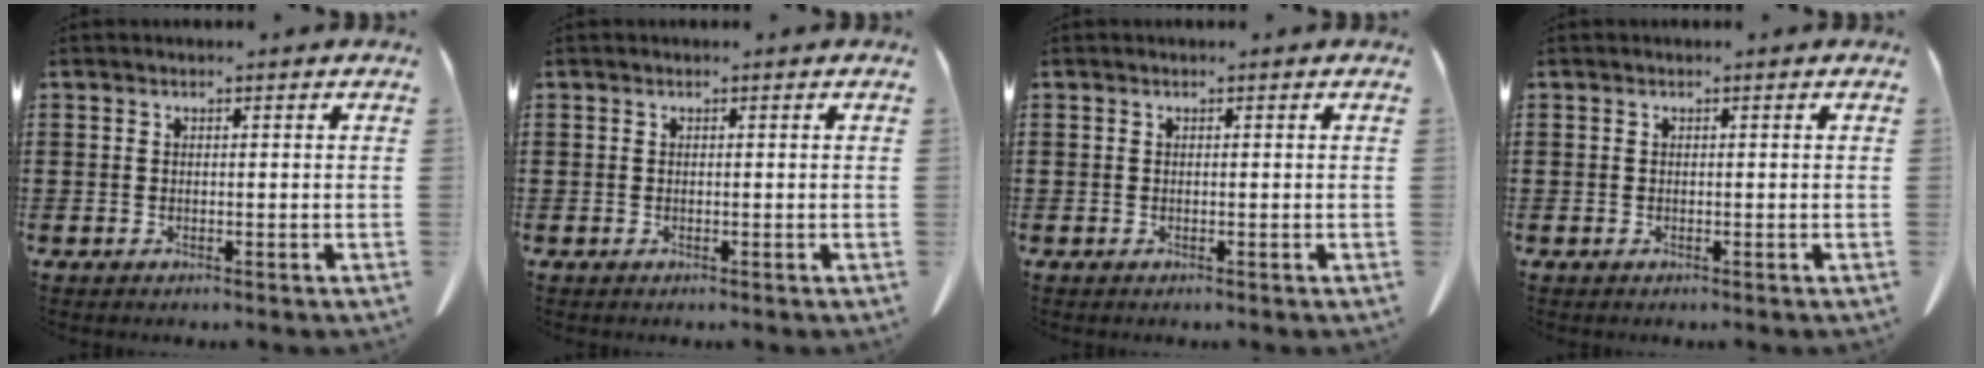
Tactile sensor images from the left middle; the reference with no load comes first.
{"total": 0.0}
{"total": 0.0}
{"total": 0.0}